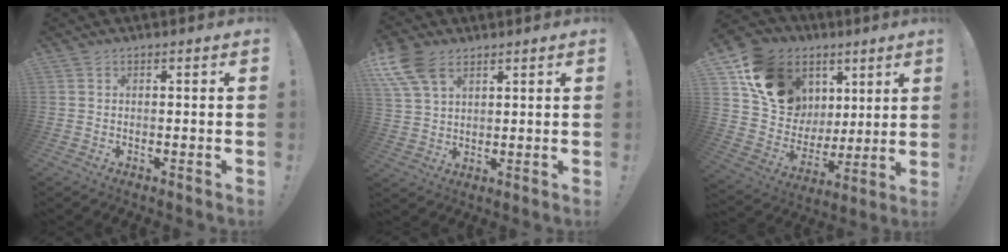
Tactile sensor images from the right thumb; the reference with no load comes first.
{"total": 10.4, "force": [5.5, 6.2, 6.3], "torque": [-0.128, -0.020, 0.108]}
{"total": 18.4, "force": [8.8, 14.1, 7.8], "torque": [-0.126, -0.041, 0.190]}